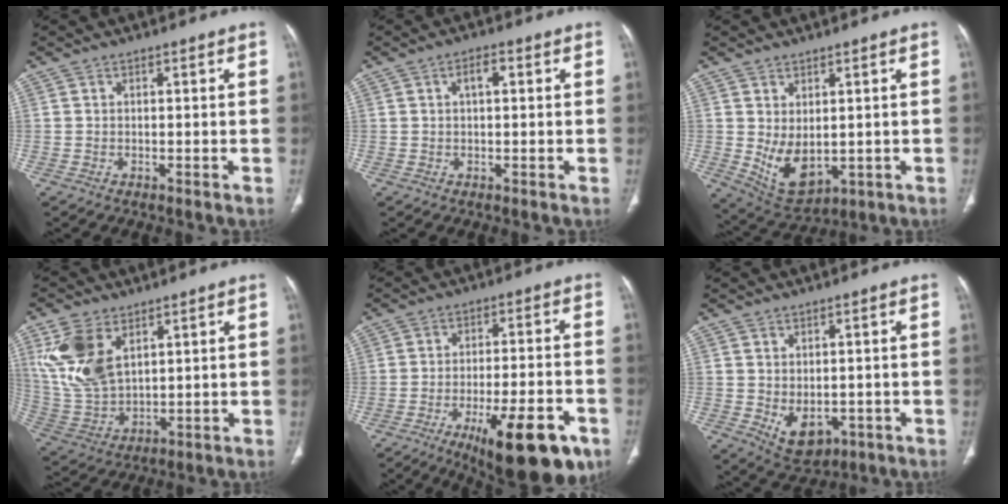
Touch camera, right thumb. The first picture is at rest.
{"total": 2.7, "force": [0.7, 1.1, 2.3], "torque": [-0.038, 0.004, 0.011]}
{"total": 8.5, "force": [-0.2, 5.1, 6.8], "torque": [-0.103, -0.011, 0.026]}
{"total": 13.1, "force": [5.7, 7.5, 9.1], "torque": [-0.191, -0.017, 0.132]}
{"total": 18.3, "force": [-9.4, 5.8, 14.5], "torque": [-0.163, 0.038, -0.127]}
{"total": 6.7, "force": [-1.3, 4.6, 4.7], "torque": [-0.055, -0.004, 0.003]}